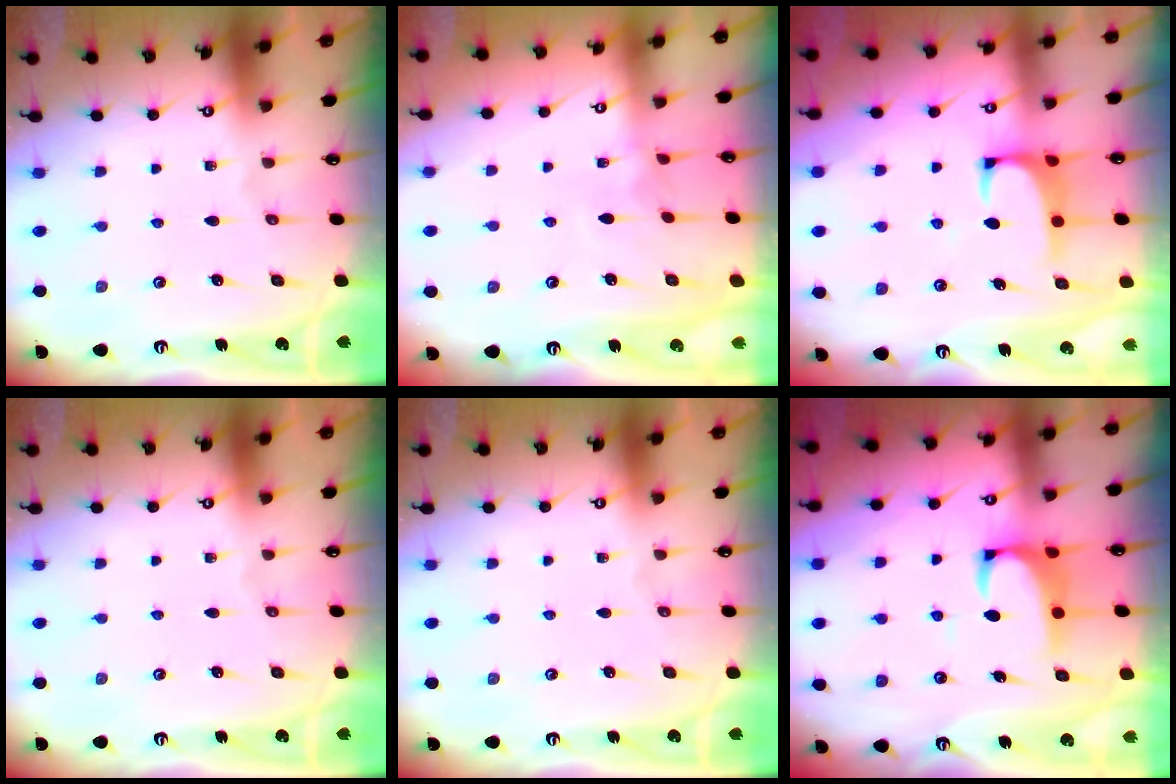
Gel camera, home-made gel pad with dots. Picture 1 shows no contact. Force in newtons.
{"total": 2.9, "press": 2.9, "slide": 0.2}
{"total": 0.9, "press": 0.7, "slide": 0.6}
{"total": 0.0}
{"total": 0.0}
{"total": 2.4, "press": 2.3, "slide": 0.9}